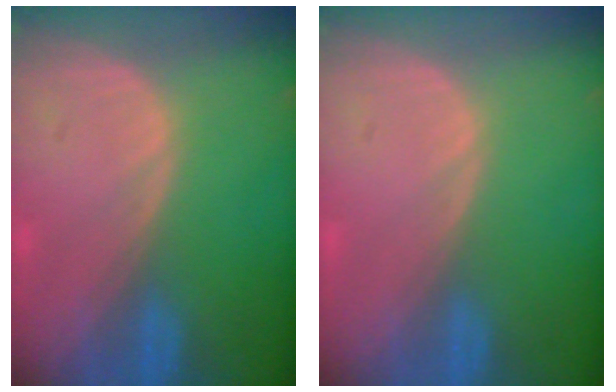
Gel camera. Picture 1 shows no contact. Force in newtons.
{"total": 0.0}